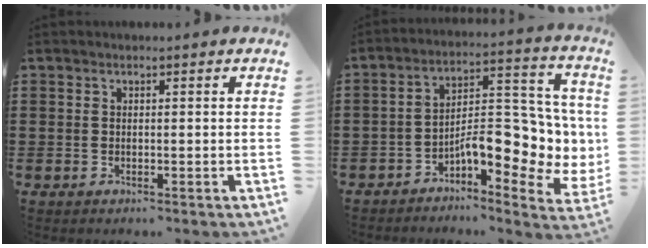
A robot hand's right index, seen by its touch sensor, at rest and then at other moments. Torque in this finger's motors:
{"motor_torque": [2.14, 0.00, 0.76, 0.18]}